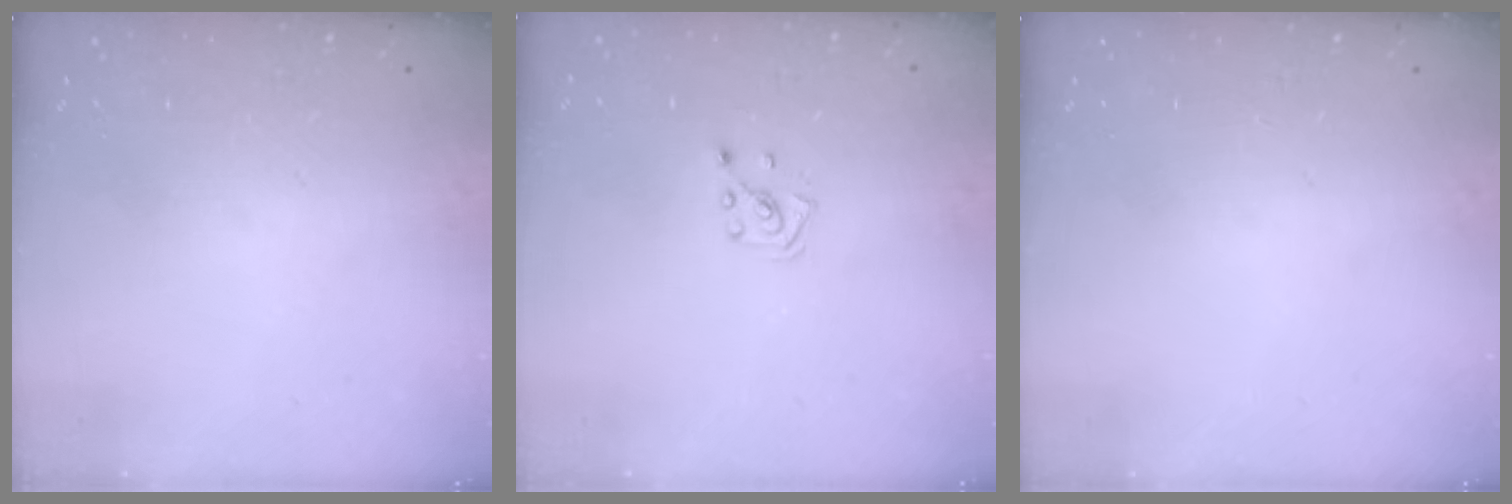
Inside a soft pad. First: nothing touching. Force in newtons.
{"total": 2.6, "press": 2.6, "slide": 0.5}
{"total": 0.0}